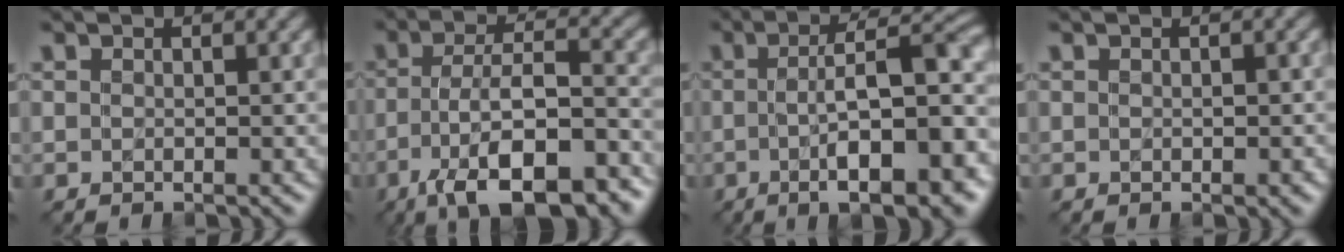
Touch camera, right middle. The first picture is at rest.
{"total": 12.2, "force": [-6.5, 4.6, 9.3], "torque": [-0.158, -0.003, -0.108]}
{"total": 12.1, "force": [-2.0, 3.3, 11.4], "torque": [-0.152, 0.013, -0.026]}
{"total": 1.1, "force": [-0.2, 0.5, 1.0], "torque": [-0.009, -0.001, 0.001]}